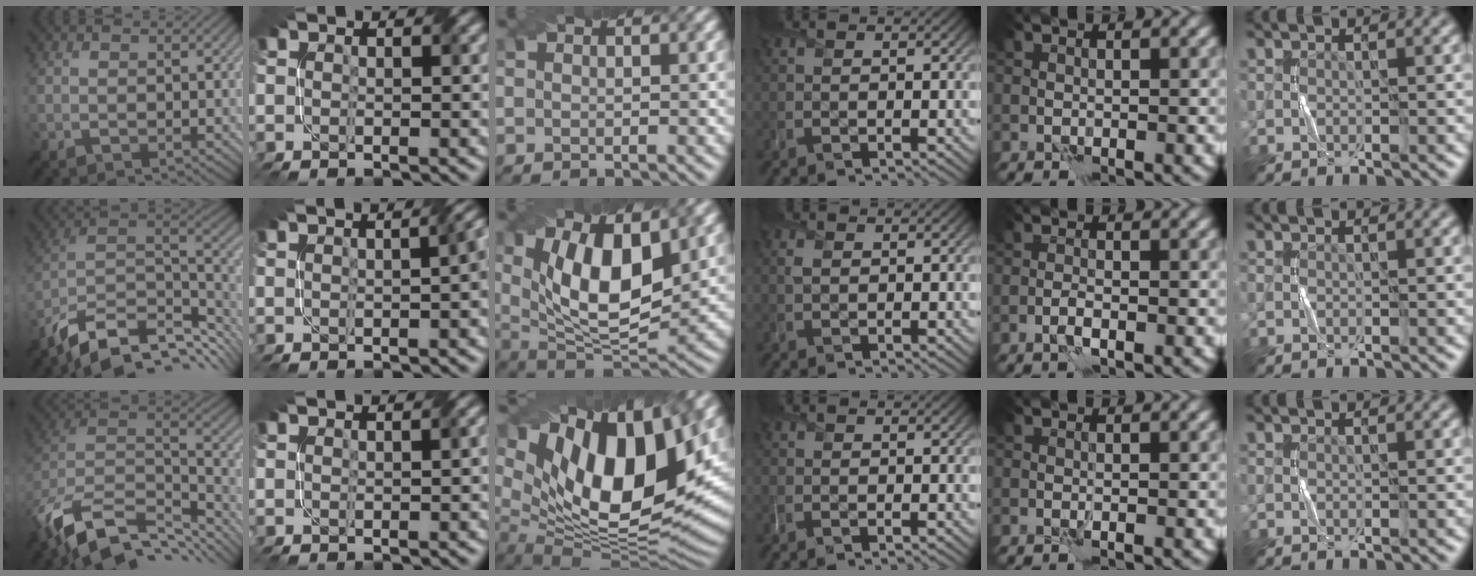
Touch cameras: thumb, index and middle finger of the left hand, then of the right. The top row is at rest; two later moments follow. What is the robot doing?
{"motion": "twist", "object": "screw"}